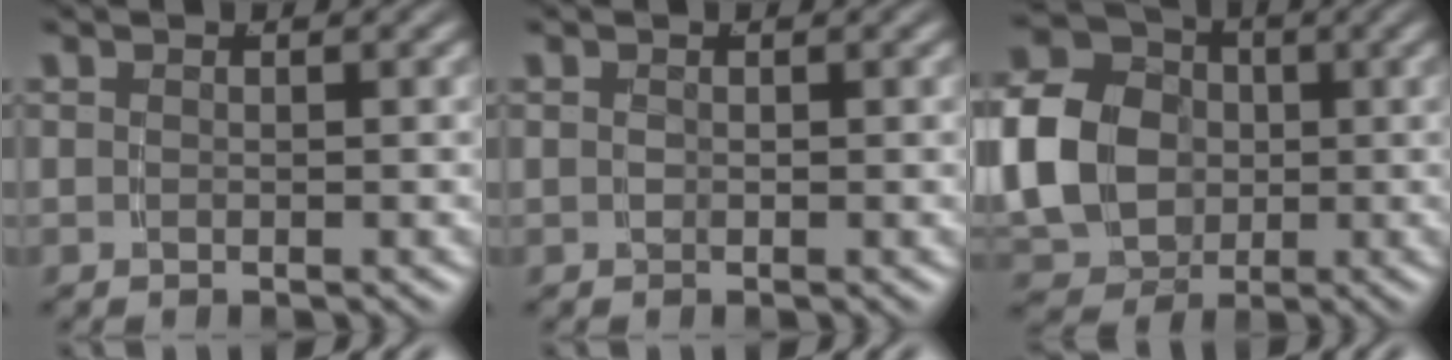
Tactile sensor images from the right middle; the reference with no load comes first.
{"total": 0.0}
{"total": 14.4, "force": [-0.2, 12.7, 6.8], "torque": [-0.166, -0.037, -0.004]}